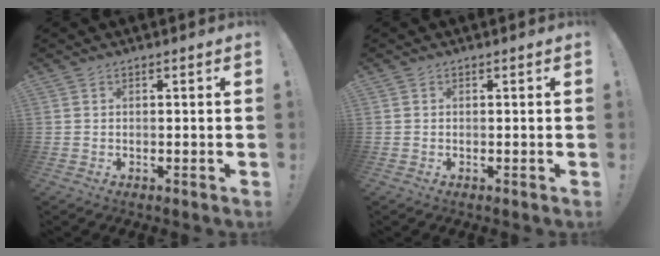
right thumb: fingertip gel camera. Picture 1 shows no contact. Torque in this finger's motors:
{"motor_torque": [-0.21, 0.00, 0.16, -0.06, -0.04]}